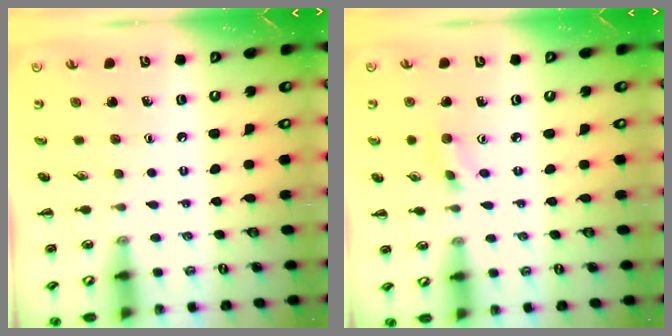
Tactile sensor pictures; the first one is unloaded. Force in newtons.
{"total": 2.3, "press": 2.1, "slide": 0.8}